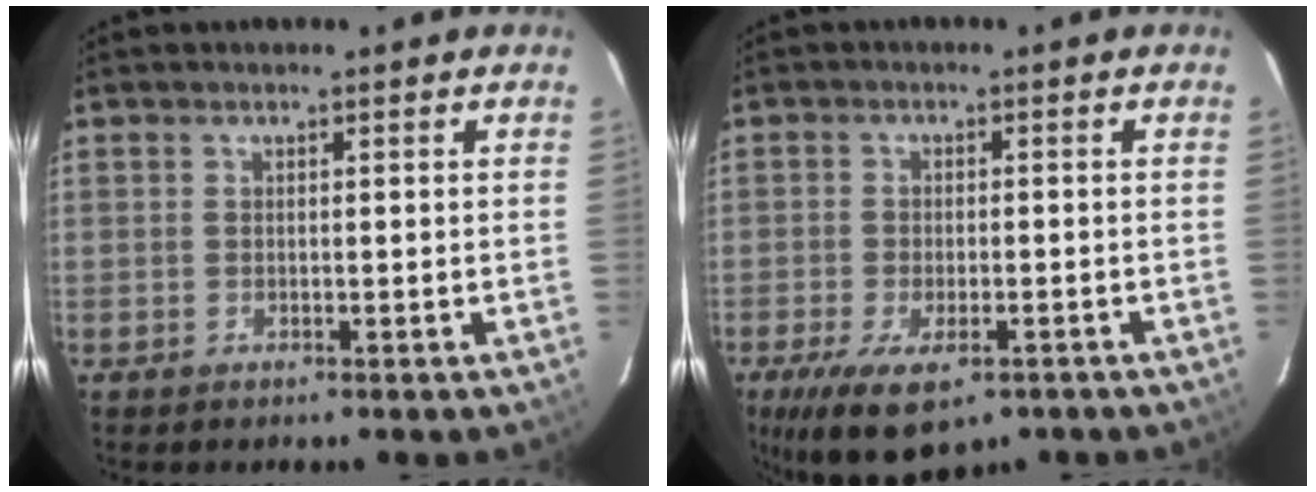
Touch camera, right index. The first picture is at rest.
{"total": 11.0, "force": [-6.8, 4.6, 7.3], "torque": [-0.157, -0.037, -0.106]}